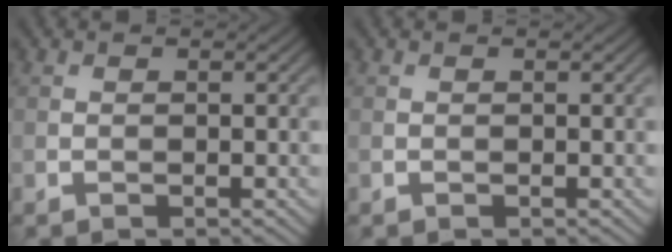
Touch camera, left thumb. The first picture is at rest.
{"total": 0.0}